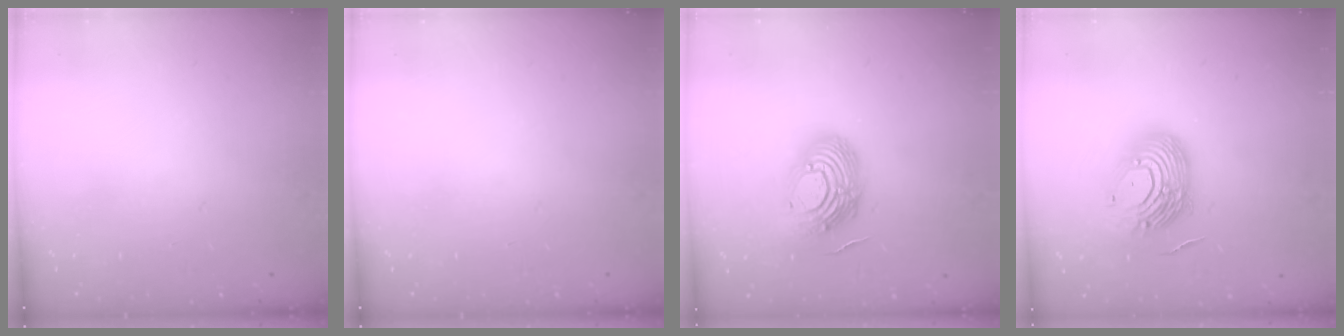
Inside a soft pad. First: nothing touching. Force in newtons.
{"total": 0.0}
{"total": 14.7, "press": 14.6, "slide": 1.2}
{"total": 16.3, "press": 16.2, "slide": 2.1}